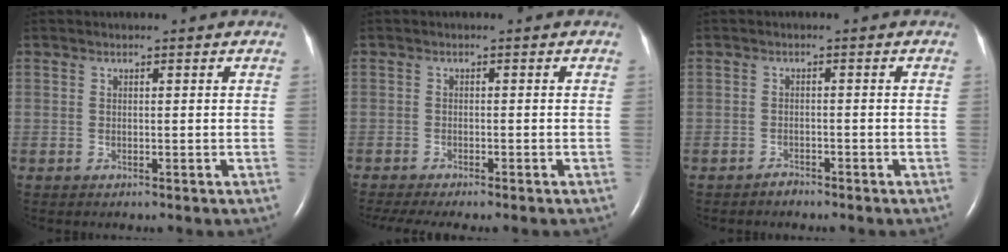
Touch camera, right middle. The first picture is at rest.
{"total": 7.6, "force": [-6.4, 1.0, 4.1], "torque": [-0.053, -0.009, -0.091]}
{"total": 1.2, "force": [-1.1, 0.4, 0.0], "torque": [-0.005, -0.001, -0.020]}